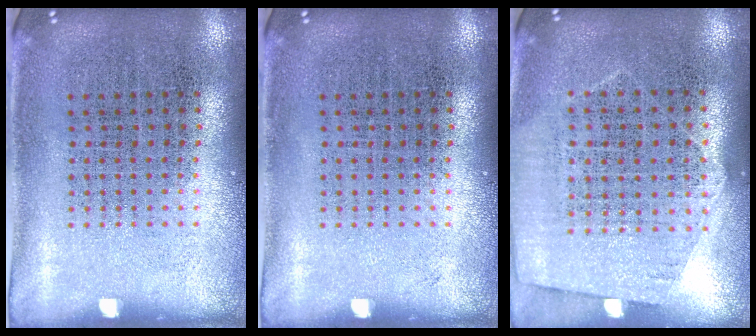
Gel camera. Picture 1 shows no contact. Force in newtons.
{"total": 0.0}
{"total": 1.3, "press": 1.1, "slide": 0.7}